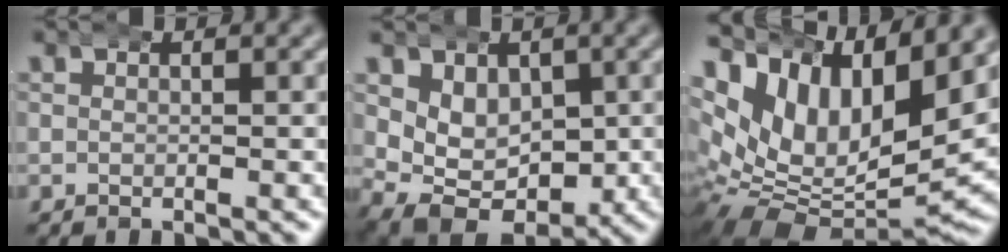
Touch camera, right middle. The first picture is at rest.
{"total": 8.7, "force": [-0.9, 7.4, 4.6], "torque": [-0.085, -0.043, -0.012]}
{"total": 15.9, "force": [1.4, 11.4, 10.9], "torque": [-0.223, -0.040, 0.031]}